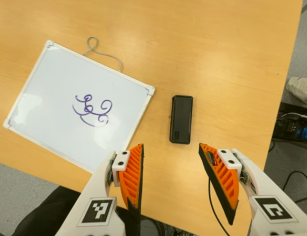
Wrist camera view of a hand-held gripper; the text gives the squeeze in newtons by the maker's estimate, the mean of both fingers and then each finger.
{"total": 0.0}